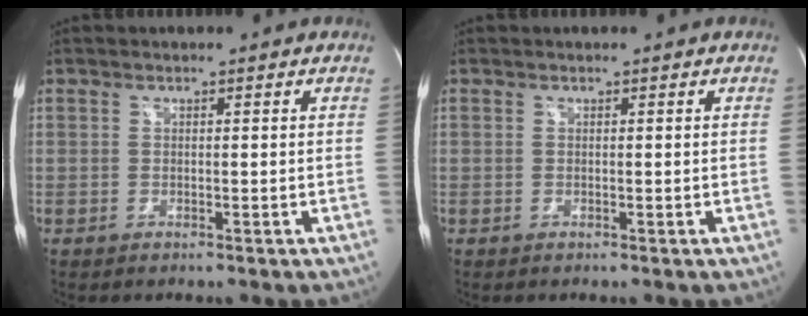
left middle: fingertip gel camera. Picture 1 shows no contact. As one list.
[{"total": 0.0}]